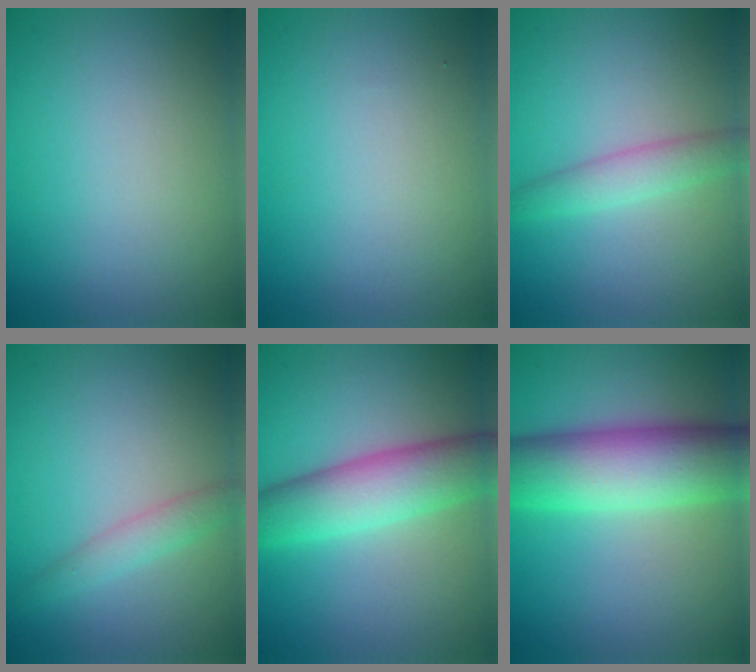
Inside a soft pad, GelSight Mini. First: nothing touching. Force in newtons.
{"total": 0.0}
{"total": 2.6, "press": 2.6, "slide": 0.0}
{"total": 1.9, "press": 1.9, "slide": 0.1}
{"total": 6.8, "press": 6.8, "slide": 0.2}
{"total": 10.3, "press": 10.3, "slide": 0.3}